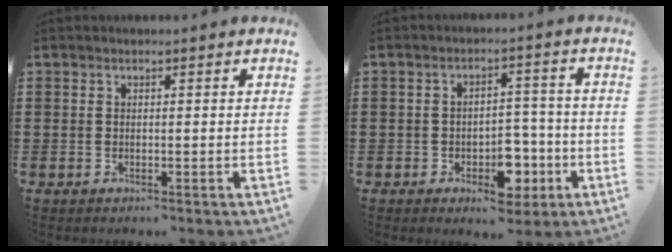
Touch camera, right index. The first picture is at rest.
{"total": 7.0, "force": [-3.2, 3.8, 4.9], "torque": [-0.060, 0.009, -0.056]}